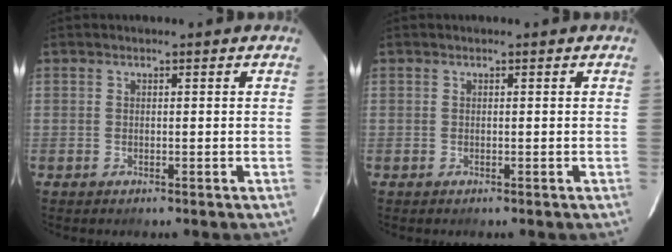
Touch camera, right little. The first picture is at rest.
{"total": 0.0}